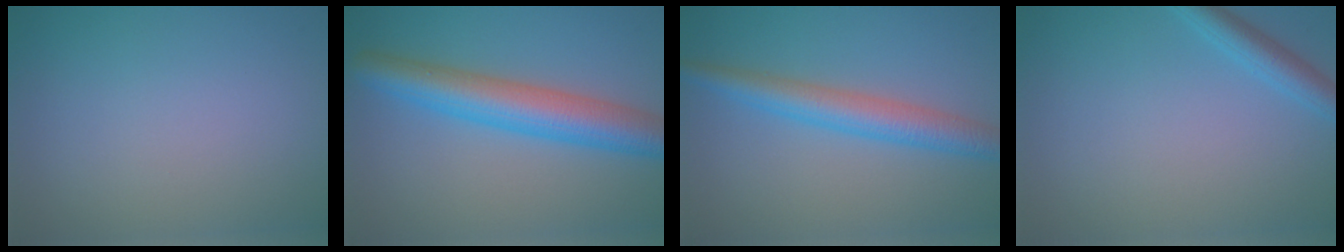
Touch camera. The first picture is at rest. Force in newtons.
{"total": 6.7, "press": 6.7, "slide": 0.1}
{"total": 4.3, "press": 4.3, "slide": 0.1}
{"total": 2.5, "press": 2.4, "slide": 0.1}